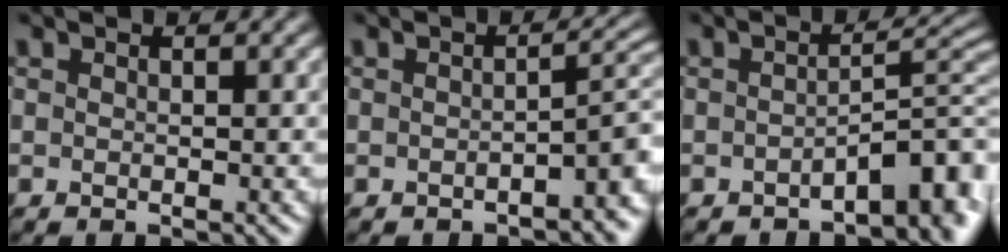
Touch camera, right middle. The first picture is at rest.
{"total": 3.6, "force": [-1.8, 1.2, 2.9], "torque": [-0.034, 0.006, -0.026]}
{"total": 5.1, "force": [-2.8, 1.8, 3.9], "torque": [-0.040, 0.008, -0.042]}